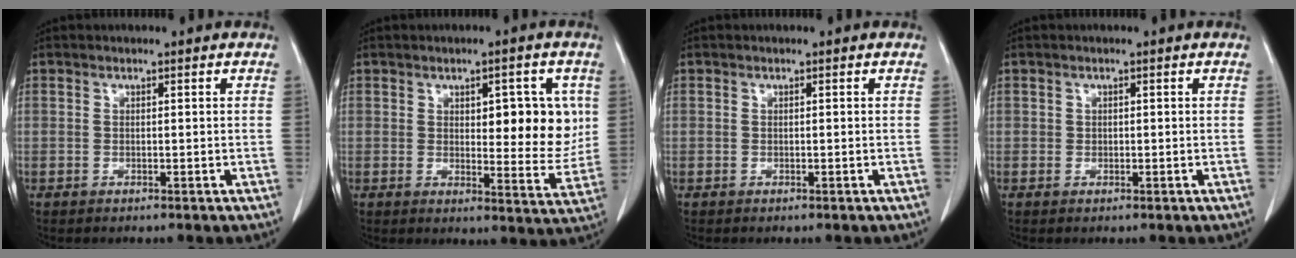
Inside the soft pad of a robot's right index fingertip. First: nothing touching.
{"total": 9.2, "force": [2.1, 3.5, 8.2], "torque": [-0.093, -0.003, 0.030]}
{"total": 0.0}
{"total": 0.5, "force": [0.0, 0.5, 0.1], "torque": [0.002, 0.003, -0.002]}